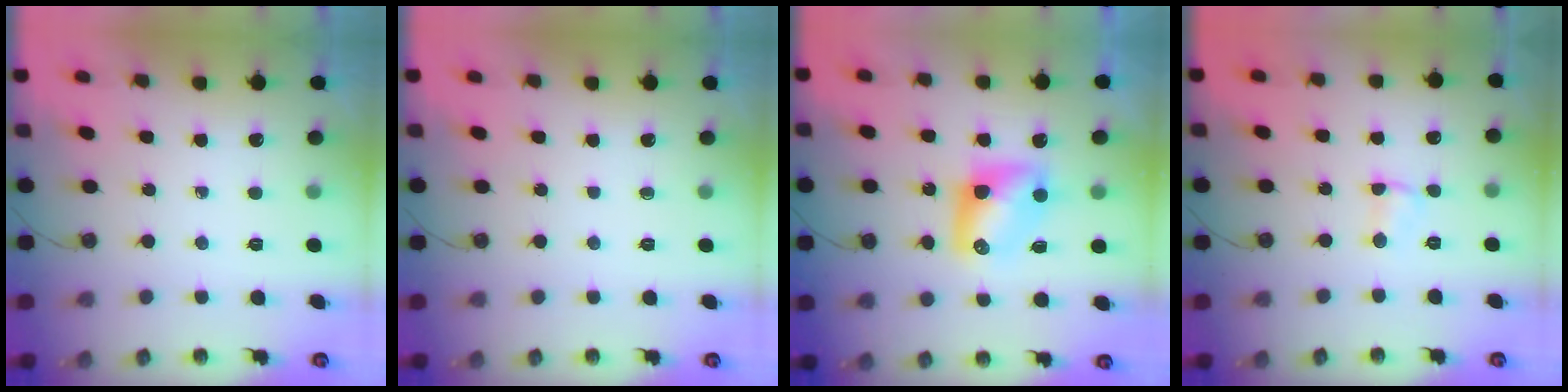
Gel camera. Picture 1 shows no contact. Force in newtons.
{"total": 0.0}
{"total": 9.3, "press": 9.3, "slide": 0.4}
{"total": 2.6, "press": 2.6, "slide": 0.4}